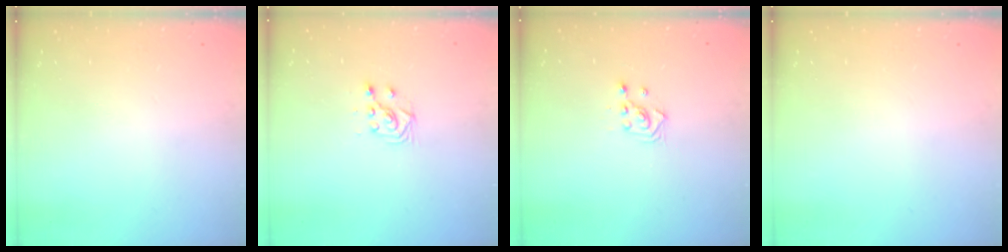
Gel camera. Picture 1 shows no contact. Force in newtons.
{"total": 5.7, "press": 5.6, "slide": 0.9}
{"total": 2.3, "press": 2.3, "slide": 0.3}
{"total": 0.0}